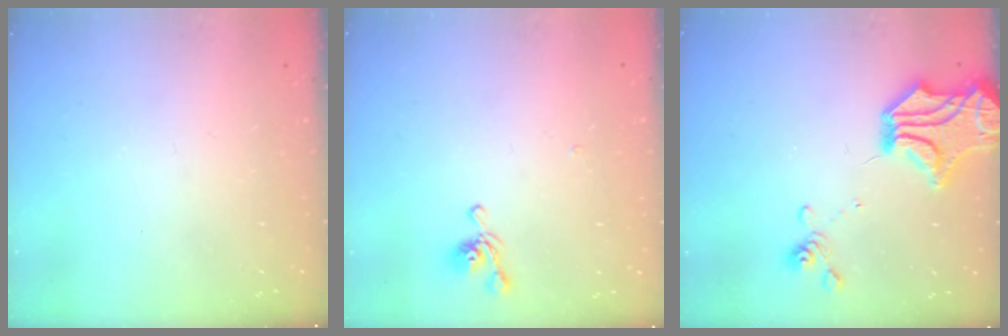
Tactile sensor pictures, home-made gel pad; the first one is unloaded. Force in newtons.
{"total": 3.9, "press": 3.8, "slide": 0.6}
{"total": 6.3, "press": 5.7, "slide": 2.7}